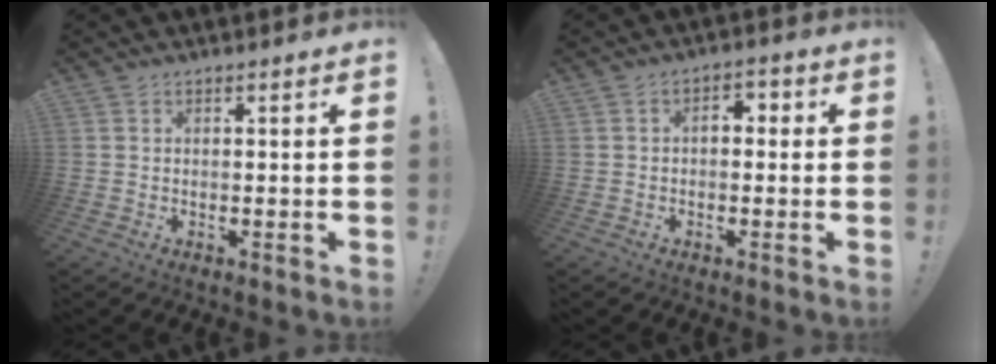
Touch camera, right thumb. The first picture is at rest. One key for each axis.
{"total": 3.7, "fx": -0.3, "fy": 2.5, "fz": 2.8, "tx": -0.038, "ty": 0.005, "tz": -0.009}